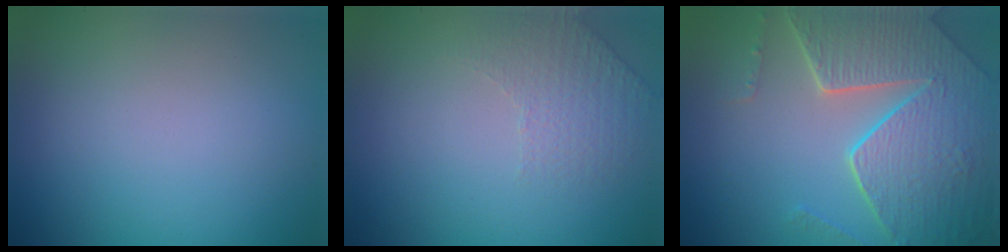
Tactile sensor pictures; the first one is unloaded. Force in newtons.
{"total": 1.5, "press": 1.0, "slide": 1.1}
{"total": 8.0, "press": 5.7, "slide": 5.7}